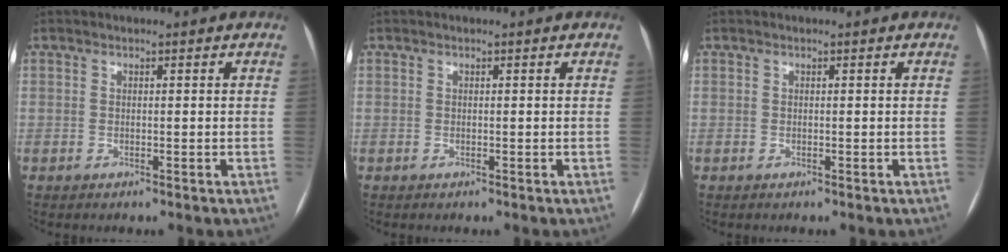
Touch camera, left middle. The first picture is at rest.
{"total": 0.0}
{"total": 0.0}